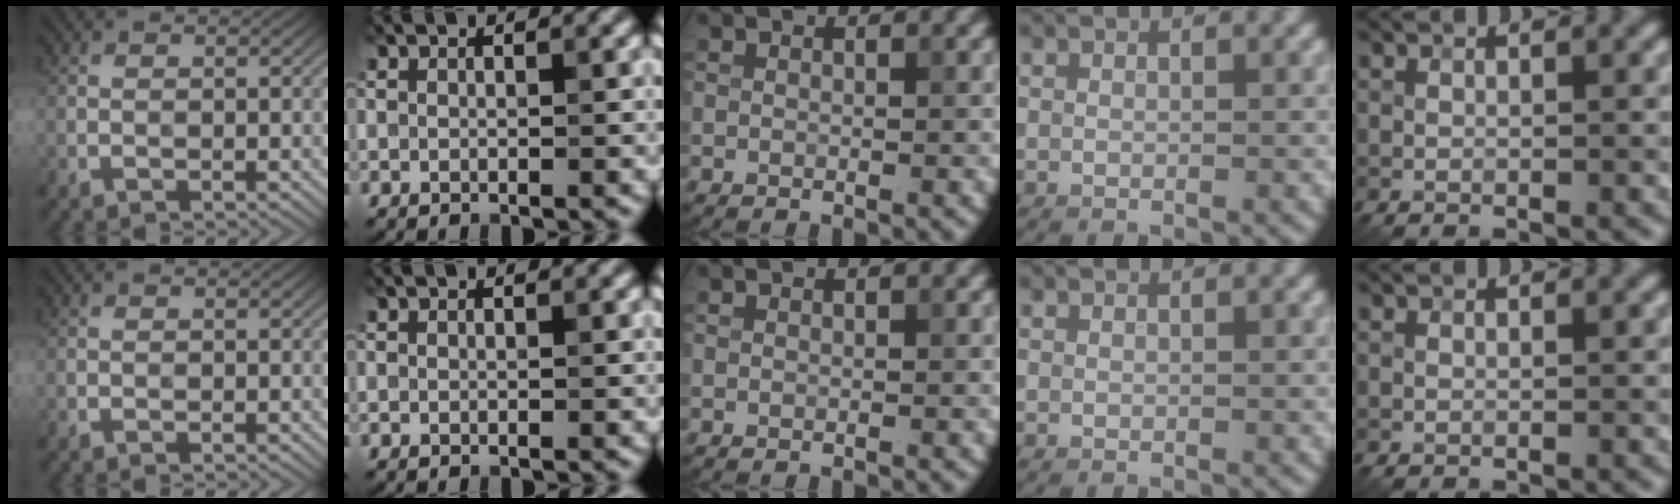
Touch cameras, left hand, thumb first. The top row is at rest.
{}